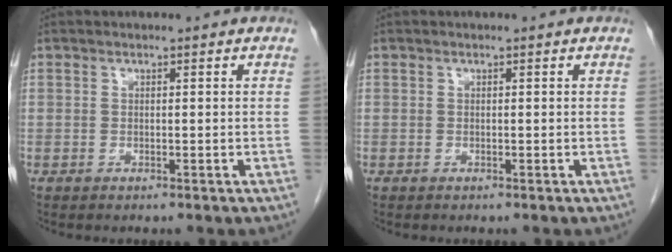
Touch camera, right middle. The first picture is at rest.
{"total": 0.0}